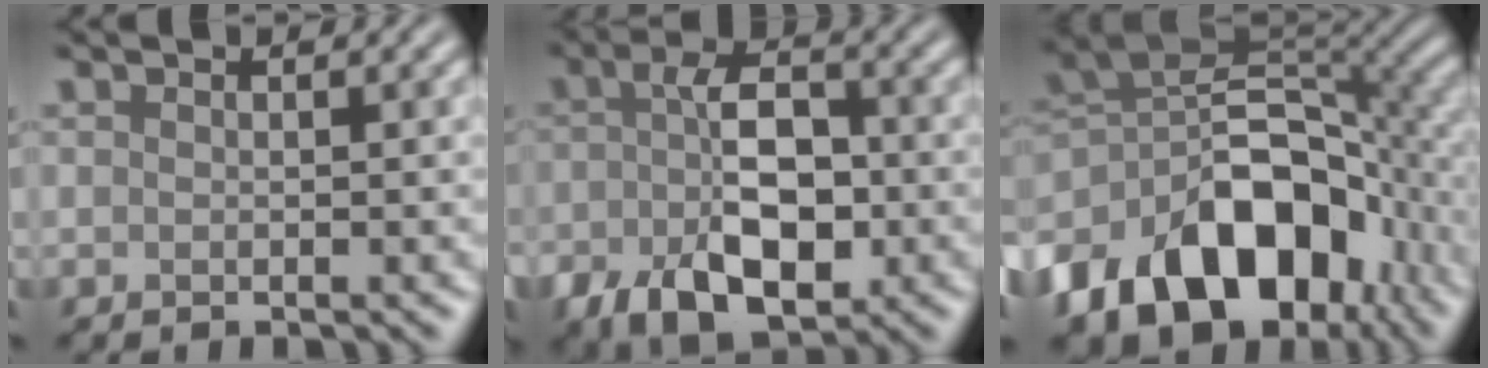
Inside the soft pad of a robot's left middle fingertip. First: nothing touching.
{"total": 7.8, "force": [-2.5, 4.1, 6.1], "torque": [-0.114, -0.003, -0.043]}
{"total": 14.5, "force": [-6.7, 8.8, 9.3], "torque": [-0.164, 0.007, -0.123]}